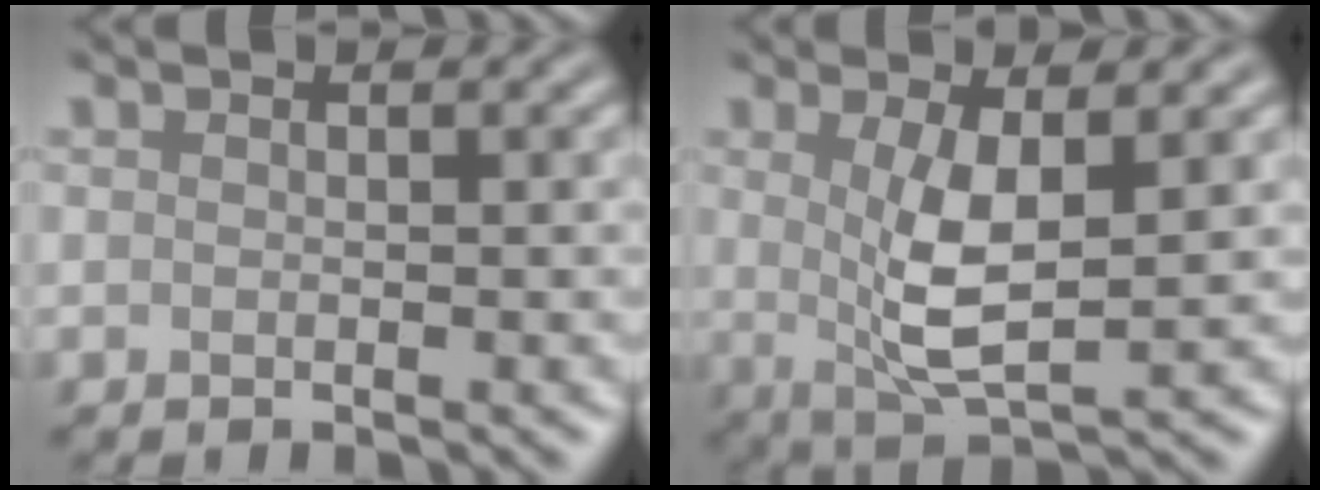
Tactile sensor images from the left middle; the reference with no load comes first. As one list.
[{"total": 4.9, "force": [0.5, 1.4, 4.6], "torque": [-0.095, -0.011, 0.017]}]